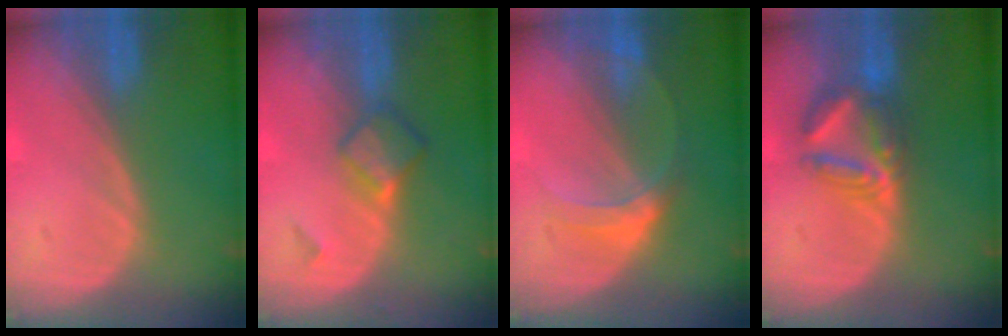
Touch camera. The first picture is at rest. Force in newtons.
{"total": 4.9, "press": 4.3, "slide": 2.3}
{"total": 4.5, "press": 4.1, "slide": 1.8}
{"total": 6.5, "press": 6.4, "slide": 1.2}